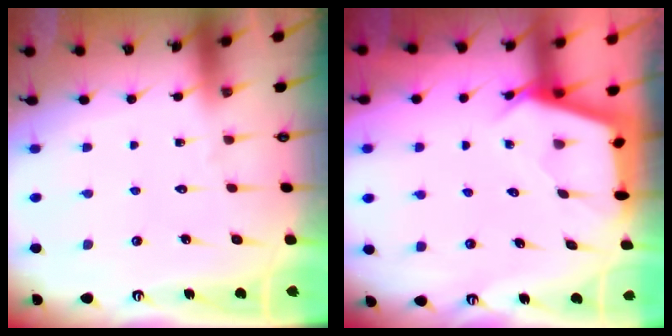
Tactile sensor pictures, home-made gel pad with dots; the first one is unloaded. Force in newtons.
{"total": 2.9, "press": 2.9, "slide": 0.3}